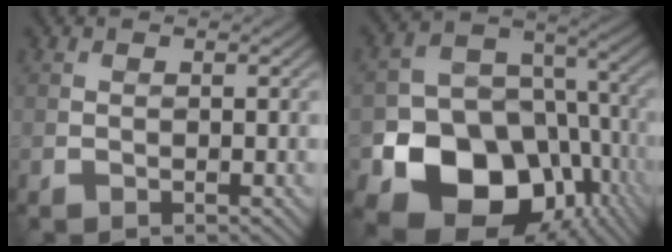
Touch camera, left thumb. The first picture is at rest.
{"total": 17.0, "force": [-7.0, 12.8, 8.7], "torque": [-0.167, -0.046, -0.111]}